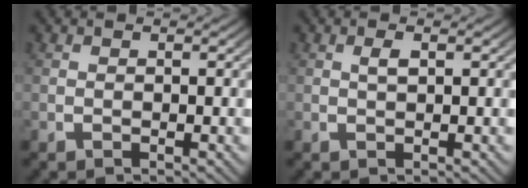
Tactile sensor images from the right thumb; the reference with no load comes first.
{"total": 0.9, "force": [0.3, 0.3, 0.8], "torque": [-0.015, 0.001, 0.010]}